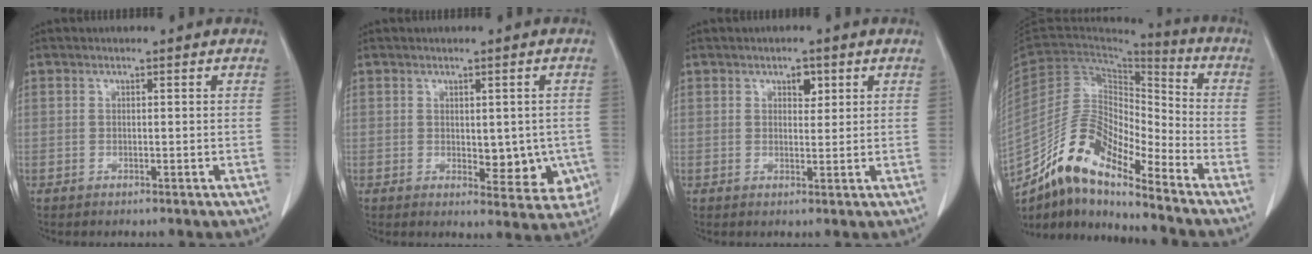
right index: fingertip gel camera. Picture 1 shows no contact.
{"total": 7.4, "force": [-1.0, 4.0, 6.2], "torque": [-0.054, -0.006, -0.004]}
{"total": 2.2, "force": [1.1, 1.2, 1.4], "torque": [-0.017, -0.001, 0.017]}
{"total": 13.4, "force": [-10.8, 3.4, 7.2], "torque": [-0.139, 0.028, -0.197]}